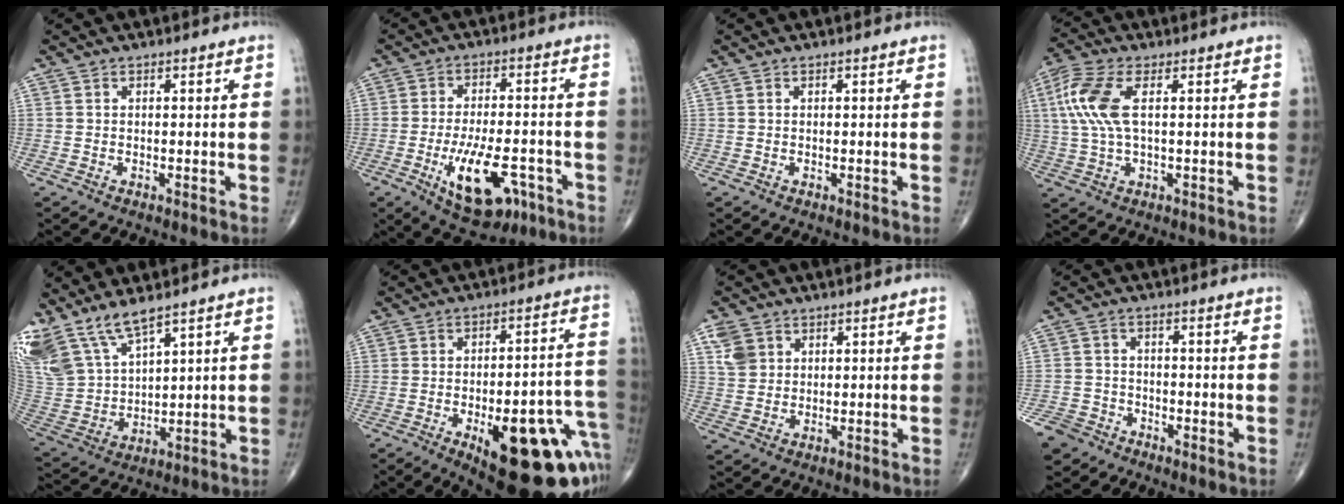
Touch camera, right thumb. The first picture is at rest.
{"total": 13.2, "force": [-5.3, 6.1, 10.5], "torque": [-0.158, 0.017, -0.074]}
{"total": 0.0}
{"total": 9.9, "force": [2.1, 4.1, 8.8], "torque": [-0.228, 0.014, 0.041]}
{"total": 14.0, "force": [10.4, 4.9, 7.9], "torque": [-0.163, -0.042, 0.228]}
{"total": 26.7, "force": [-10.8, 10.0, 22.2], "torque": [-0.198, 0.050, -0.127]}
{"total": 4.7, "force": [2.2, 3.6, 2.0], "torque": [-0.029, -0.005, 0.047]}
{"total": 6.0, "force": [-4.3, 4.0, 1.1], "torque": [-0.017, 0.012, -0.084]}